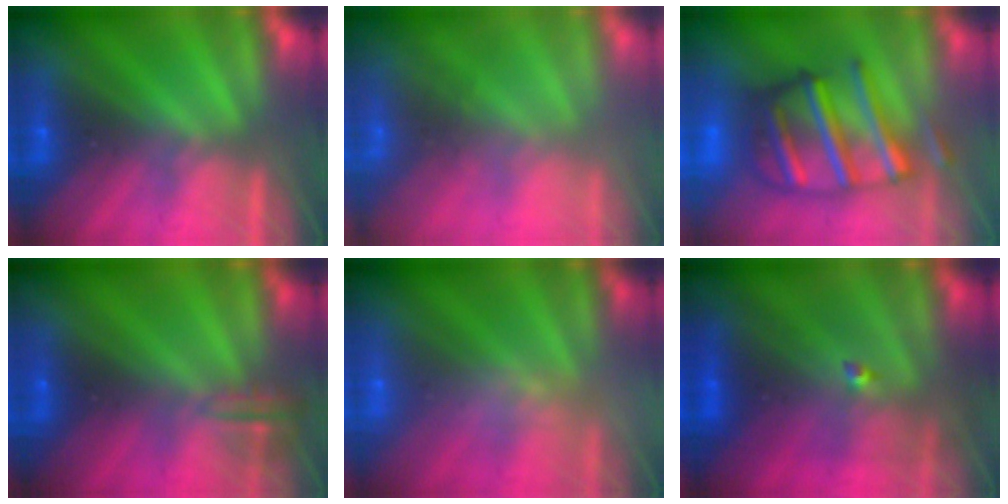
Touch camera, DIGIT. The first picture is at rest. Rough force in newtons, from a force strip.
{"total": 10.5}
{"total": 9.7}
{"total": 4.4}
{"total": 2.4}
{"total": 4.4}